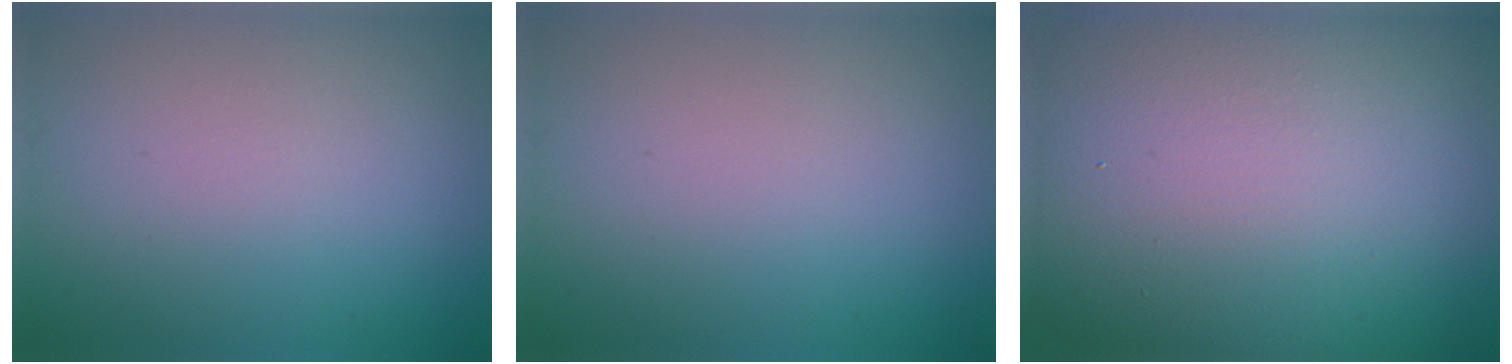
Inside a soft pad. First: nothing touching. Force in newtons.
{"total": 0.0}
{"total": 22.7, "press": 22.7, "slide": 1.2}